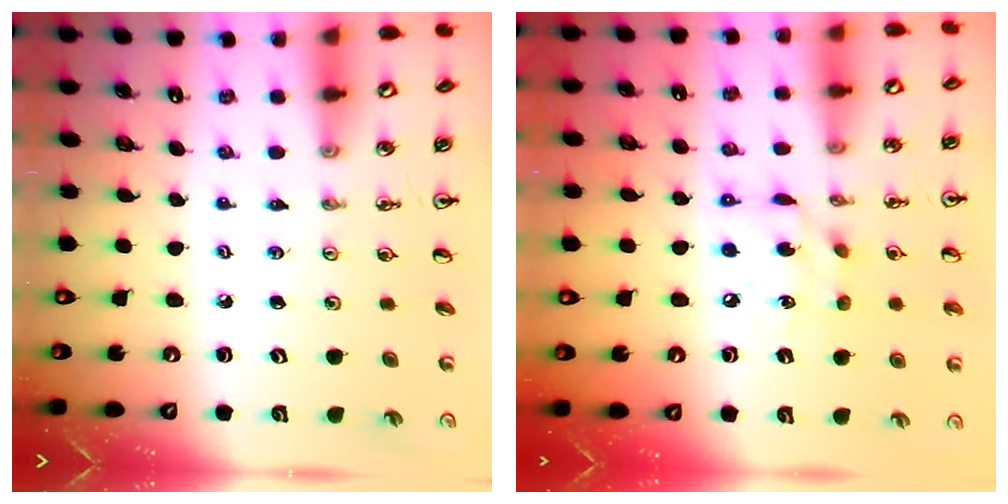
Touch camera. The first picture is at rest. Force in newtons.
{"total": 10.6, "press": 10.6, "slide": 0.6}